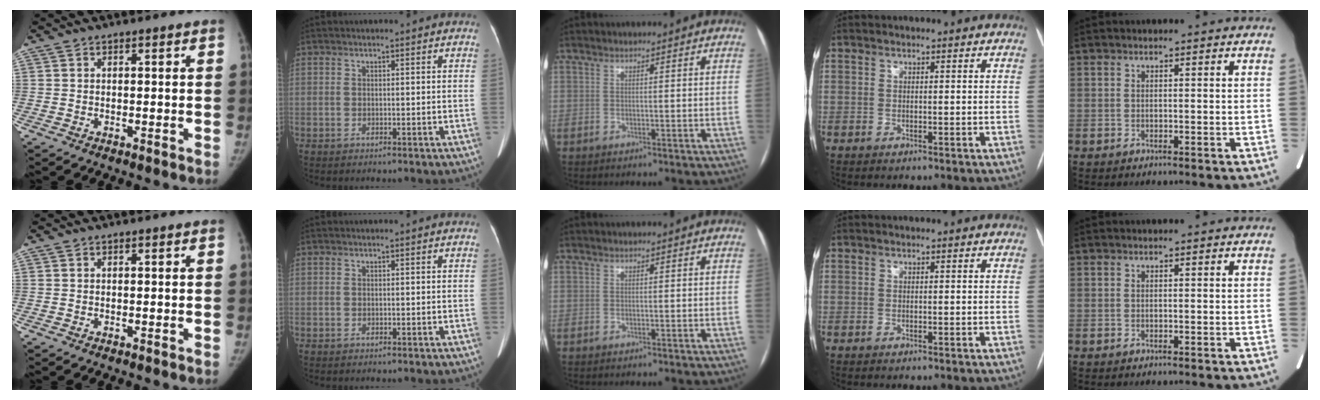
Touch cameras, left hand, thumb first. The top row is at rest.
{}